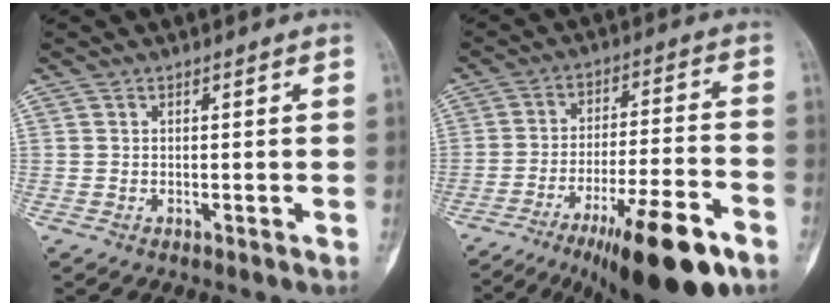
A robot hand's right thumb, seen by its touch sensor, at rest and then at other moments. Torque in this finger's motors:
{"motor_torque": [3.36, 1.60, 1.32, -1.45, 0.46]}